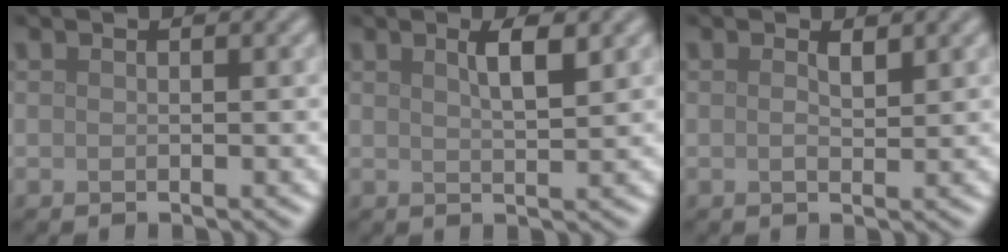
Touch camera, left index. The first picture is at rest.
{"total": 2.5, "force": [1.3, 0.6, 2.1], "torque": [-0.030, 0.004, 0.021]}
{"total": 1.3, "force": [0.5, 0.5, 1.1], "torque": [-0.023, -0.002, 0.008]}